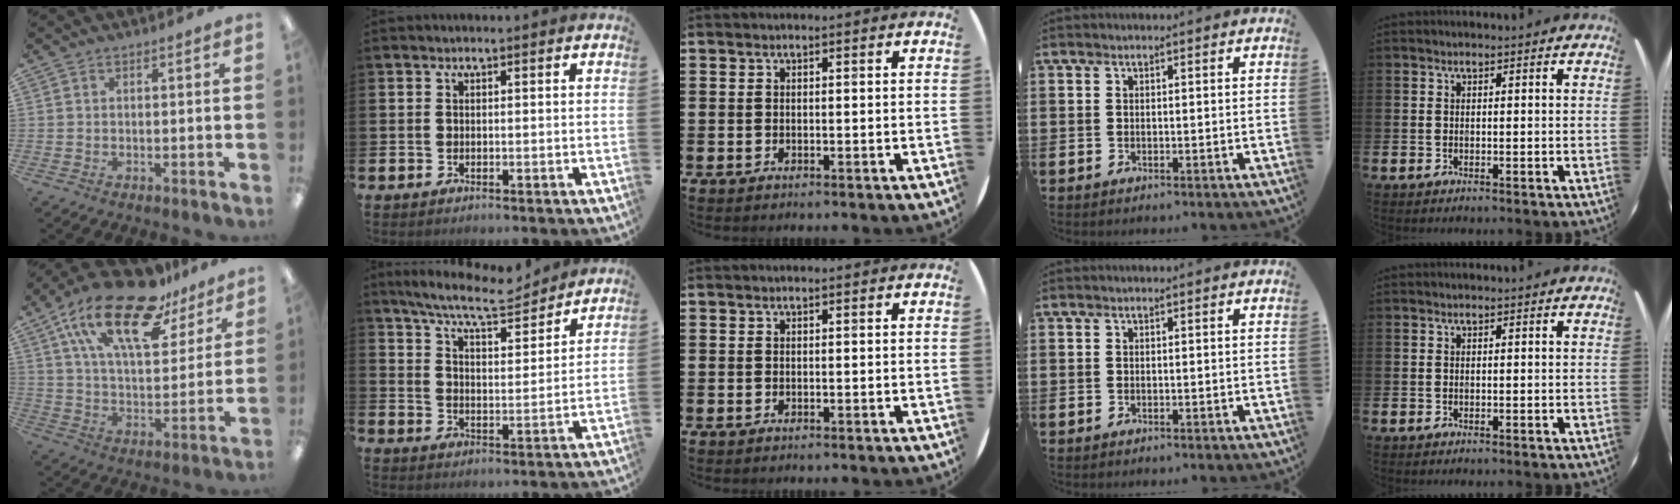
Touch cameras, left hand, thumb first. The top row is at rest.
{"thumb": {"total": 23.3, "force": [14.8, 9.9, 15.0], "torque": [-0.267, -0.077, 0.255]}, "index": {"total": 8.4, "force": [7.8, 1.2, 3.0], "torque": [-0.081, -0.044, 0.137]}}